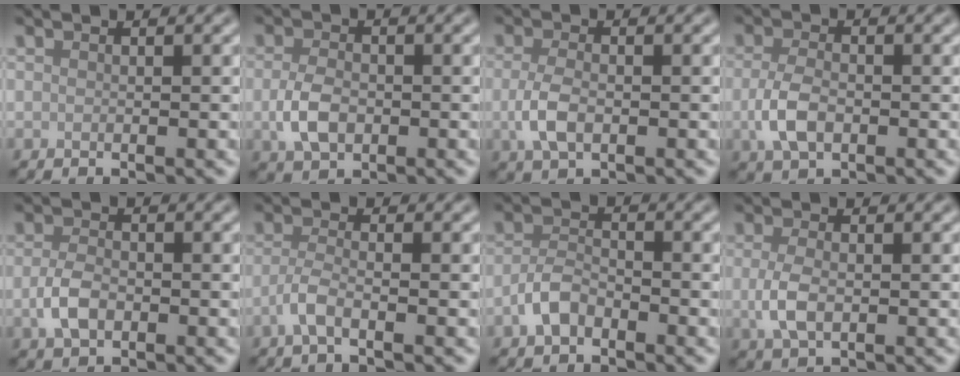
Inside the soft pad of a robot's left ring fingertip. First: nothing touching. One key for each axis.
{"total": 3.2, "fx": -0.6, "fy": 2.2, "fz": 2.3, "tx": -0.048, "ty": -0.003, "tz": -0.013}
{"total": 3.0, "fx": -0.6, "fy": 1.6, "fz": 2.4, "tx": -0.054, "ty": -0.004, "tz": -0.013}
{"total": 3.3, "fx": -0.8, "fy": 2.0, "fz": 2.5, "tx": -0.055, "ty": -0.005, "tz": -0.017}
{"total": 2.7, "fx": -0.8, "fy": 1.7, "fz": 2.0, "tx": -0.041, "ty": -0.001, "tz": -0.018}
{"total": 2.1, "fx": -1.1, "fy": 0.5, "fz": 1.7, "tx": -0.037, "ty": 0.000, "tz": -0.029}
{"total": 2.6, "fx": -1.6, "fy": 1.3, "fz": 1.5, "tx": -0.030, "ty": 0.007, "tz": -0.038}
{"total": 2.9, "fx": -0.3, "fy": 1.6, "fz": 2.4, "tx": -0.059, "ty": -0.005, "tz": -0.004}